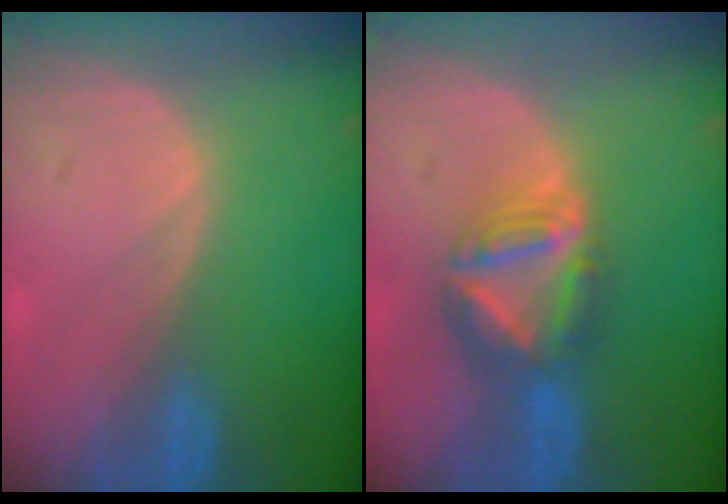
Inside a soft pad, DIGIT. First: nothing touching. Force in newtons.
{"total": 7.8, "press": 6.7, "slide": 4.1}